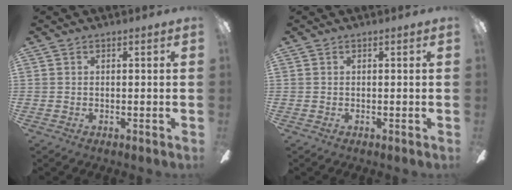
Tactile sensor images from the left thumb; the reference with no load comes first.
{"total": 0.0}